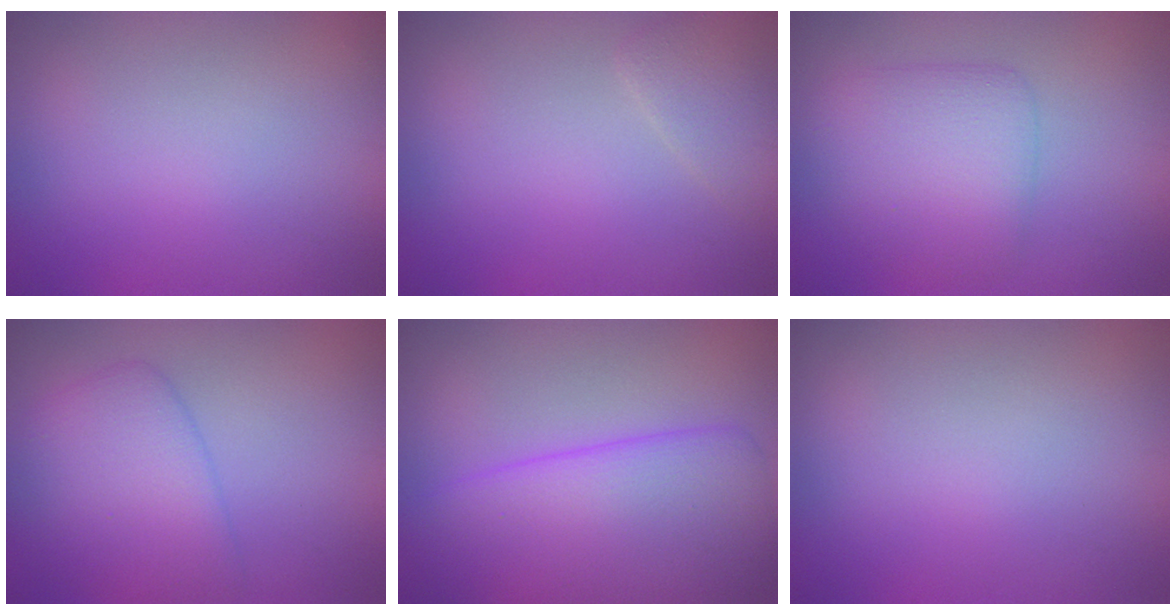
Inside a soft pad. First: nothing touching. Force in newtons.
{"total": 1.6, "press": 1.6, "slide": 0.2}
{"total": 4.2, "press": 4.2, "slide": 0.1}
{"total": 4.9, "press": 4.9, "slide": 0.1}
{"total": 8.0, "press": 8.0, "slide": 0.3}
{"total": 0.0}